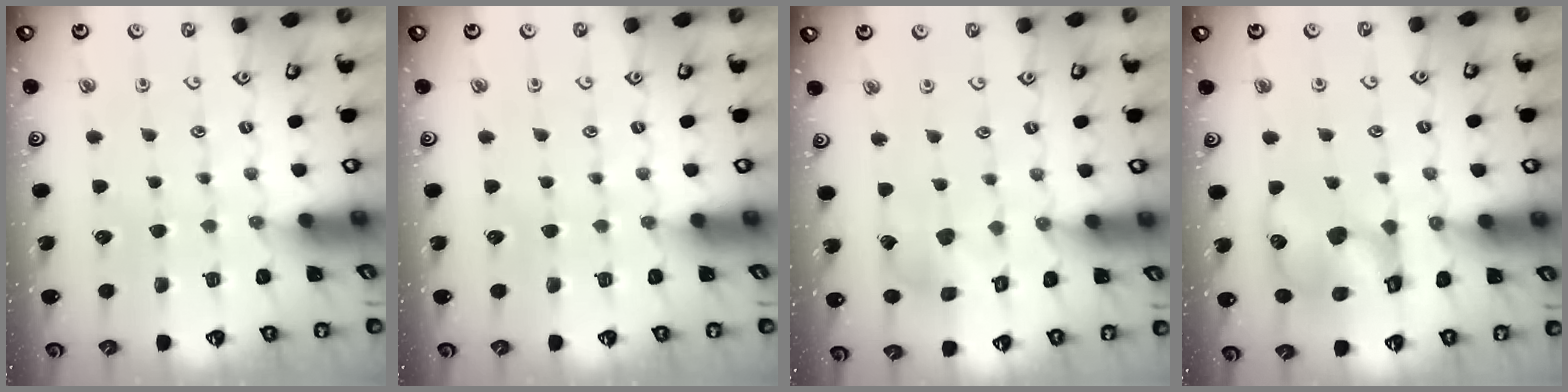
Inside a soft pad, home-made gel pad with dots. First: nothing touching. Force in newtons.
{"total": 0.0}
{"total": 7.0, "press": 7.0, "slide": 0.6}
{"total": 12.4, "press": 12.3, "slide": 1.6}